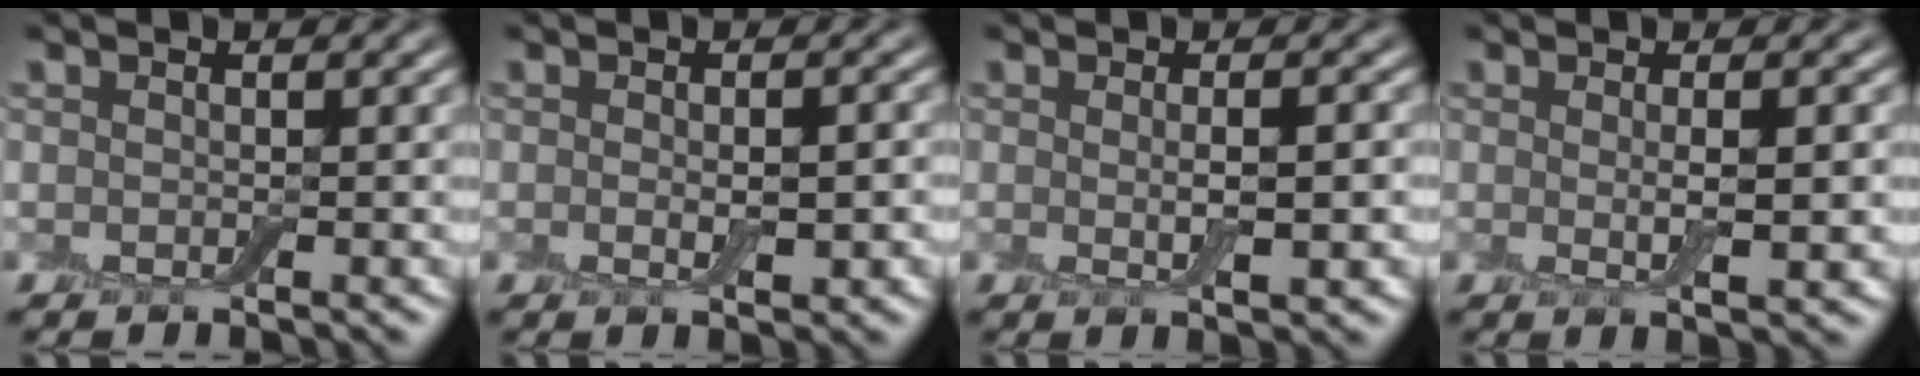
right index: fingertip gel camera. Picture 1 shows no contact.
{"total": 2.5, "force": [-0.2, 0.9, 2.3], "torque": [-0.039, -0.007, -0.002]}
{"total": 2.8, "force": [0.0, 0.6, 2.8], "torque": [-0.048, -0.006, 0.002]}
{"total": 3.0, "force": [0.1, 0.6, 2.9], "torque": [-0.049, -0.008, 0.003]}